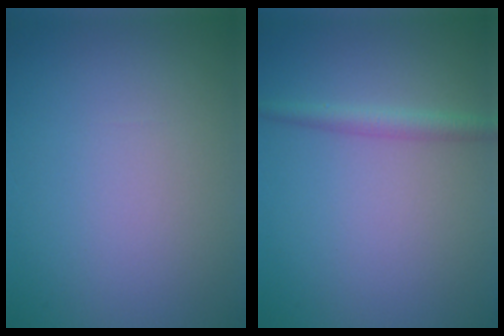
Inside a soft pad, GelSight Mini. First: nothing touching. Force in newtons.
{"total": 1.9, "press": 1.8, "slide": 0.1}